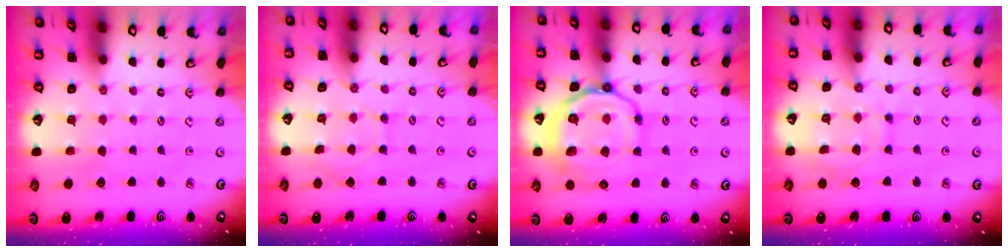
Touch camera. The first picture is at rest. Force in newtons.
{"total": 6.4, "press": 6.4, "slide": 0.5}
{"total": 14.9, "press": 14.8, "slide": 1.6}
{"total": 9.5, "press": 9.5, "slide": 0.7}